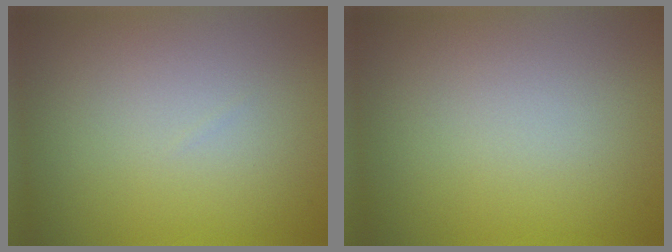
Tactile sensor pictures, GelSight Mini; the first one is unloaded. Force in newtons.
{"total": 0.0}